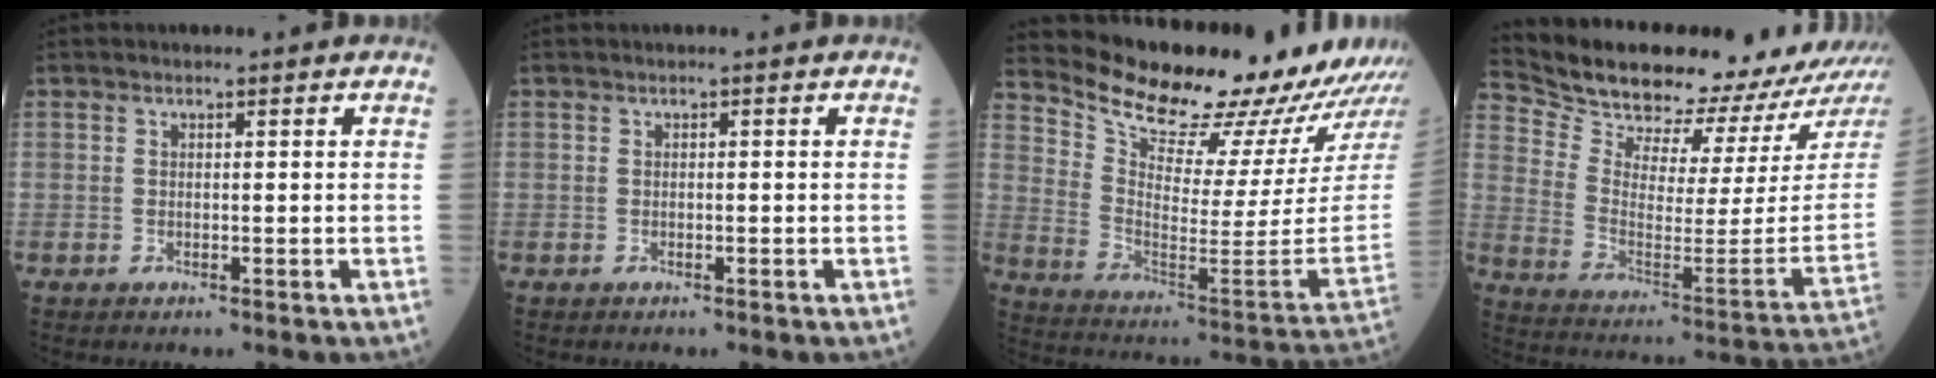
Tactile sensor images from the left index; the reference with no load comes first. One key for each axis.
{"total": 0.0}
{"total": 22.7, "fx": 21.0, "fy": 2.4, "fz": 8.0, "tx": -0.149, "ty": -0.097, "tz": 0.303}
{"total": 21.2, "fx": 20.0, "fy": 1.9, "fz": 6.8, "tx": -0.132, "ty": -0.084, "tz": 0.294}